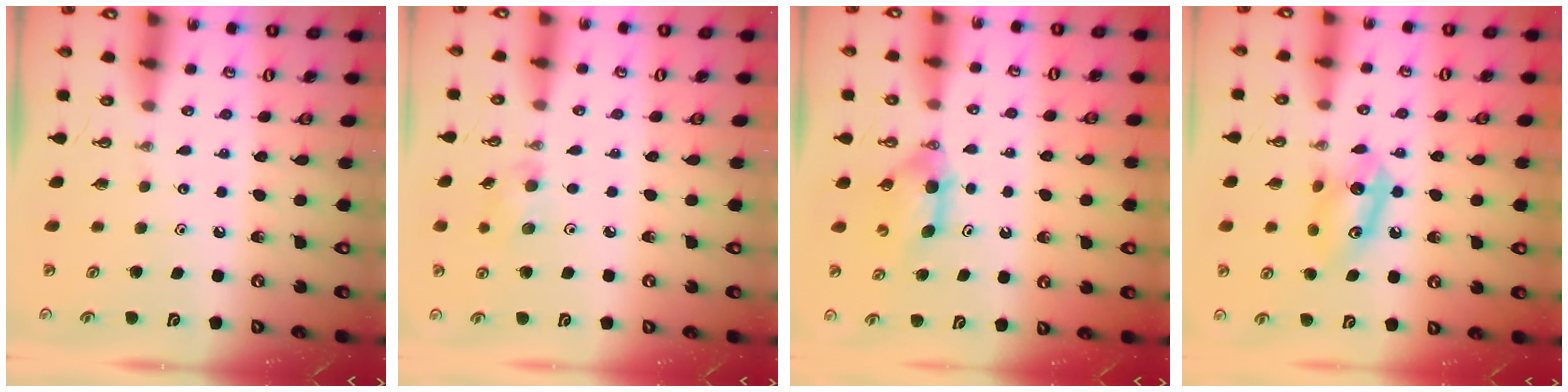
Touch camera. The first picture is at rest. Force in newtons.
{"total": 5.9, "press": 4.2, "slide": 4.1}
{"total": 6.4, "press": 3.6, "slide": 5.3}
{"total": 7.7, "press": 7.5, "slide": 1.3}